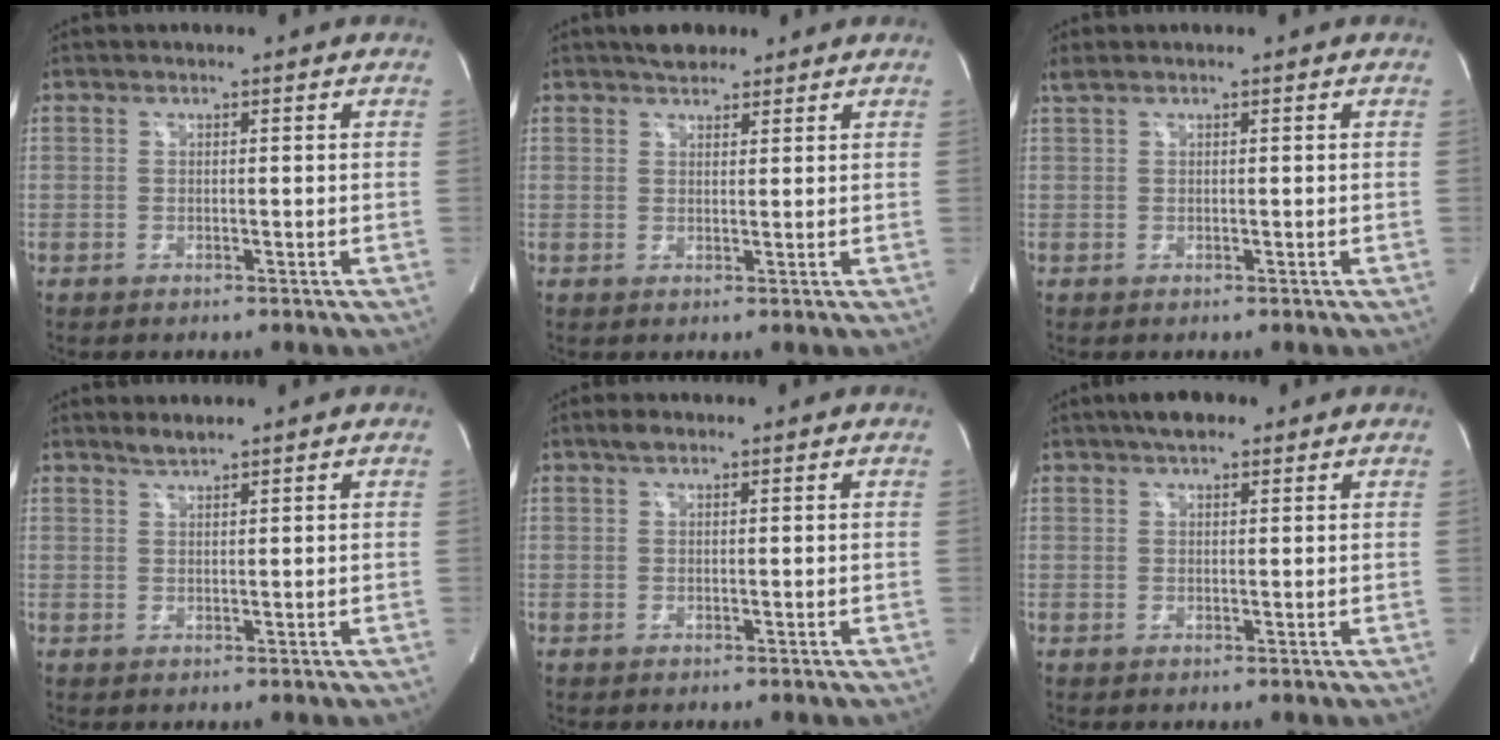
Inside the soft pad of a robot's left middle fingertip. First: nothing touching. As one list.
[{"total": 3.6, "force": [3.0, 1.6, 1.2], "torque": [-0.025, 0.014, 0.047]}, {"total": 1.0, "force": [0.8, 0.0, 0.6], "torque": [-0.023, 0.021, 0.024]}, {"total": 1.5, "force": [1.4, -0.1, 0.4], "torque": [-0.010, 0.004, 0.032]}, {"total": 1.4, "force": [1.0, 0.6, 0.8], "torque": [-0.019, 0.010, 0.018]}, {"total": 4.1, "force": [2.9, 1.5, 2.4], "torque": [-0.048, 0.017, 0.046]}]